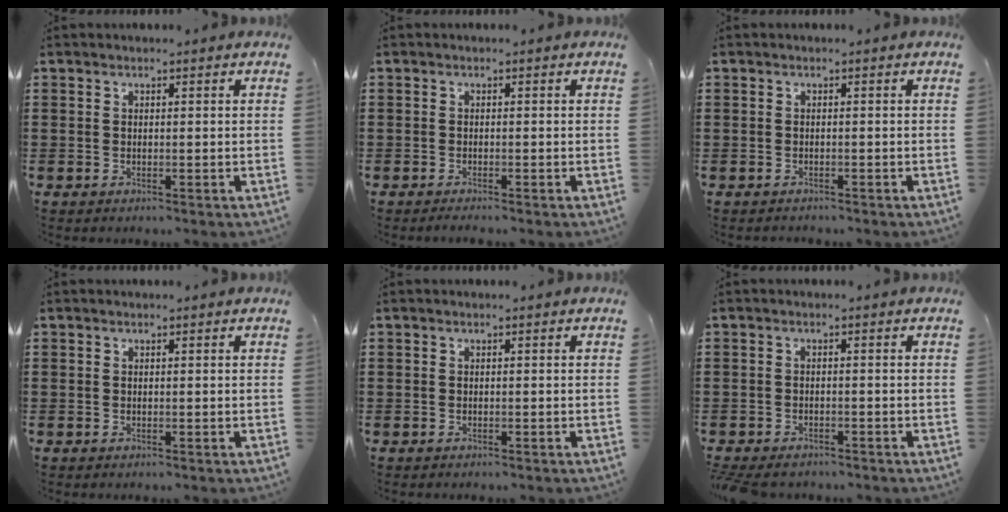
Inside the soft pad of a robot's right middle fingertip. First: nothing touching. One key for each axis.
{"total": 0.6, "fx": -0.6, "fy": -0.1, "fz": 0.1, "tx": -0.004, "ty": -0.005, "tz": -0.011}
{"total": 0.7, "fx": -0.6, "fy": 0.3, "fz": -0.1, "tx": 0.001, "ty": 0.002, "tz": -0.014}
{"total": 0.0}
{"total": 0.0}
{"total": 1.9, "fx": -1.8, "fy": 0.4, "fz": 0.3, "tx": -0.018, "ty": -0.004, "tz": -0.040}